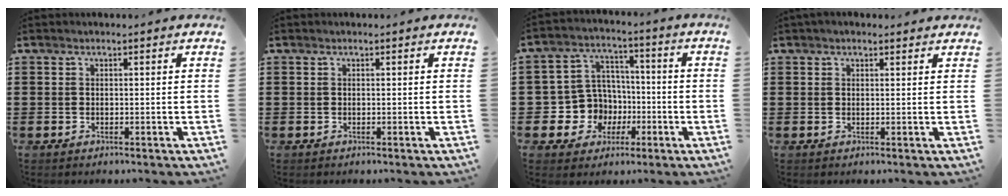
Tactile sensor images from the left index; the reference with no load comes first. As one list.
[{"total": 0.0}, {"total": 8.5, "force": [-1.2, 8.3, 1.6], "torque": [-0.076, 0.003, -0.015]}, {"total": 1.2, "force": [1.1, 0.3, 0.4], "torque": [-0.010, 0.003, 0.020]}]